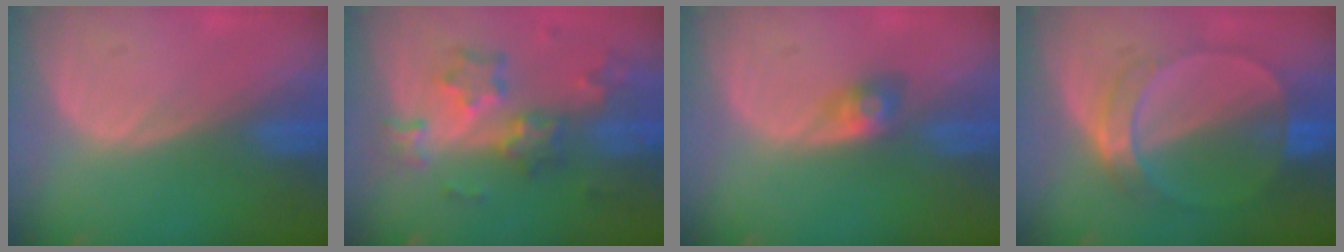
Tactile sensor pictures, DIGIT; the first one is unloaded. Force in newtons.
{"total": 8.6, "press": 7.6, "slide": 4.0}
{"total": 2.9, "press": 2.7, "slide": 1.1}
{"total": 7.5, "press": 6.6, "slide": 3.5}